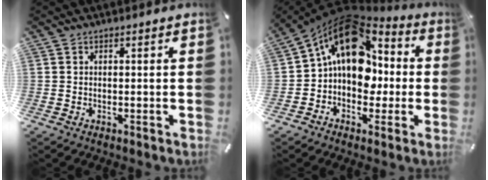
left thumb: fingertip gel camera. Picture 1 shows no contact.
{"total": 16.9, "force": [2.8, 12.4, 11.1], "torque": [-0.190, -0.016, 0.047]}